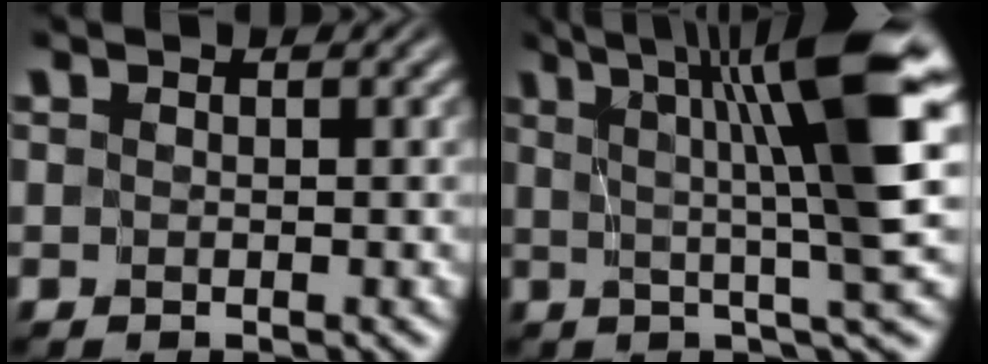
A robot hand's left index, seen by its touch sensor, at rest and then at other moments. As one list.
[{"total": 11.2, "force": [3.4, 1.1, 10.7], "torque": [-0.138, 0.011, 0.053]}]